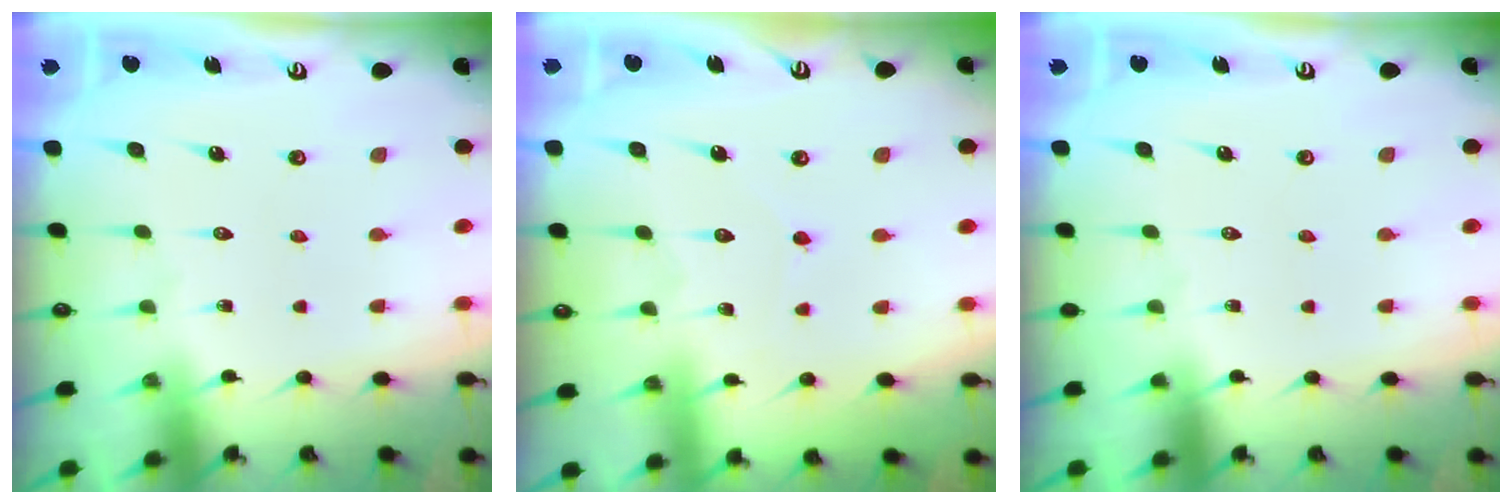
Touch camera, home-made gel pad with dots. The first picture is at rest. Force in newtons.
{"total": 4.3, "press": 4.2, "slide": 0.5}
{"total": 0.0}